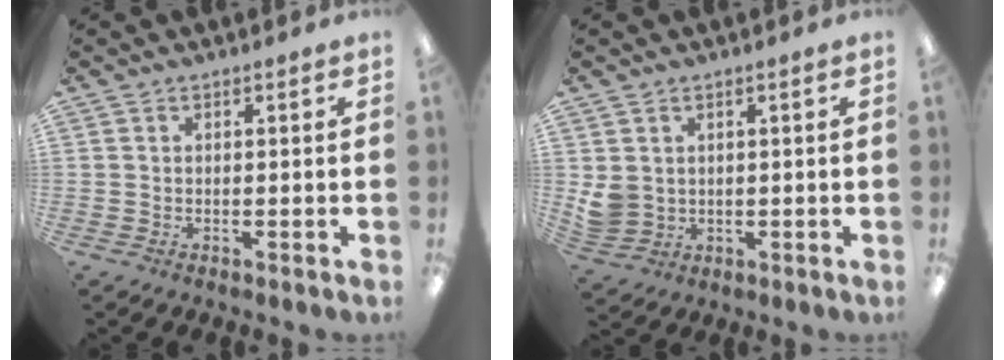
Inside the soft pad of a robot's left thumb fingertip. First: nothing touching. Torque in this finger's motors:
{"motor_torque": [0.63, 0.87, 0.53, -0.33, 0.01]}